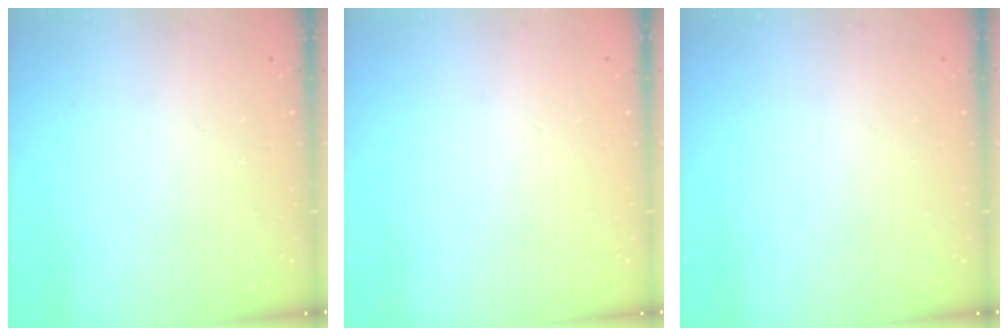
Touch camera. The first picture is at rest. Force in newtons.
{"total": 0.0}
{"total": 0.0}